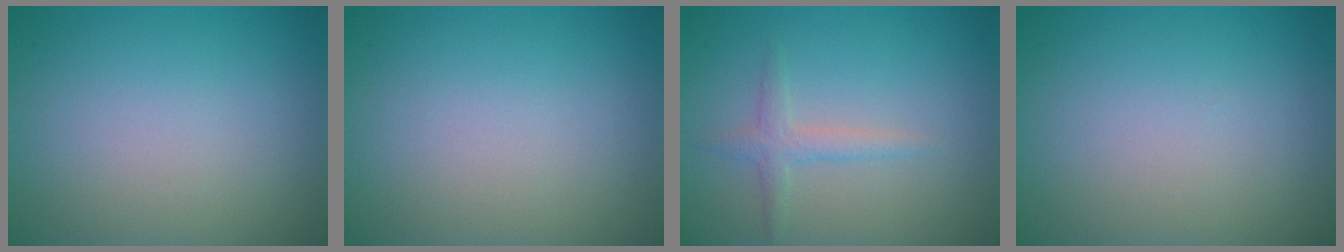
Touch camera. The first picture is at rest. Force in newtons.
{"total": 0.0}
{"total": 1.7, "press": 1.7, "slide": 0.1}
{"total": 0.0}